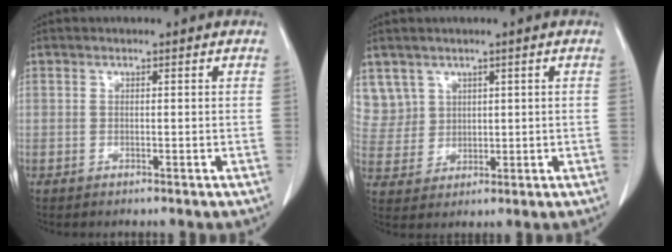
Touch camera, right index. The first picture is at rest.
{"total": 6.3, "force": [3.5, 5.2, -0.2], "torque": [0.006, 0.012, 0.085]}